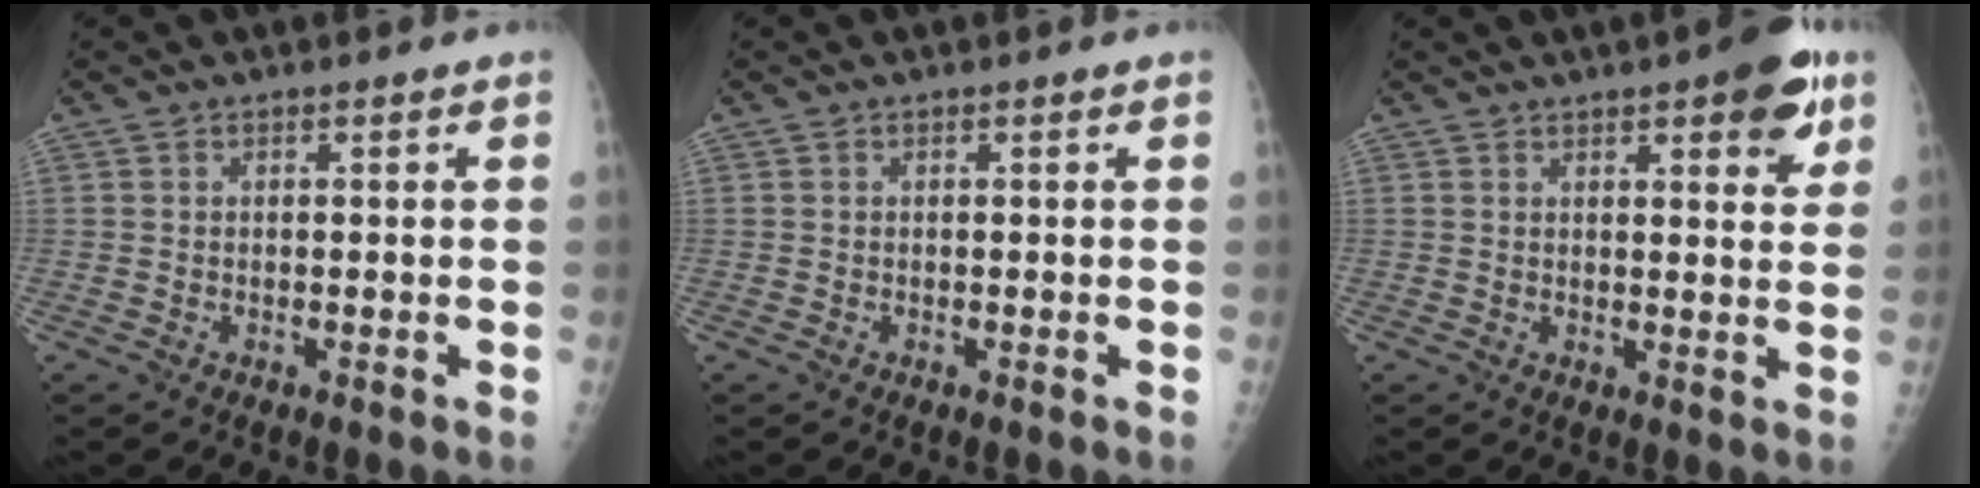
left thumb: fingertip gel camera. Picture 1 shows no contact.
{"total": 0.0}
{"total": 8.8, "force": [4.7, 2.9, 6.8], "torque": [-0.063, -0.015, 0.054]}